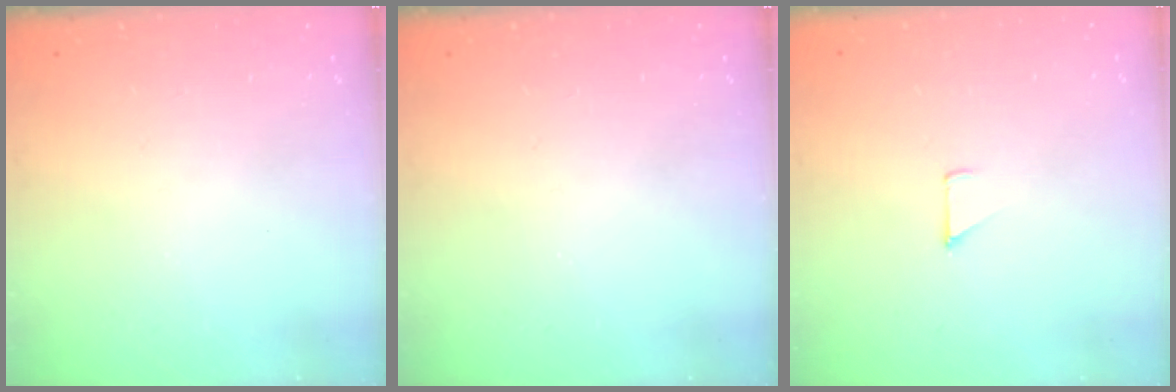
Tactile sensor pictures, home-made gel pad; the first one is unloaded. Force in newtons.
{"total": 0.0}
{"total": 2.9, "press": 2.8, "slide": 0.3}